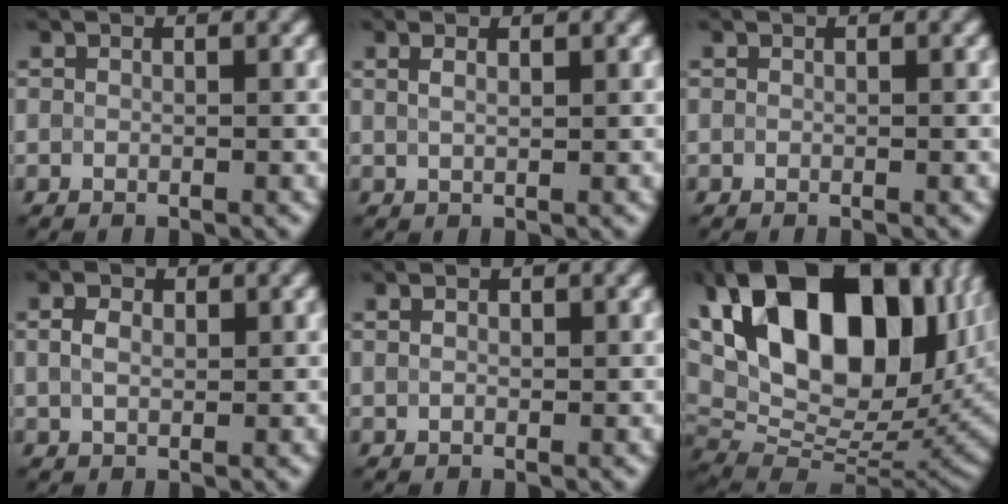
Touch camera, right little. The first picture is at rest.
{"total": 1.1, "force": [0.8, 0.1, 0.8], "torque": [-0.021, 0.005, 0.020]}
{"total": 0.0}
{"total": 1.7, "force": [0.5, 1.1, 1.3], "torque": [-0.030, 0.009, 0.010]}
{"total": 0.6, "force": [0.4, 0.2, 0.4], "torque": [-0.010, 0.004, 0.005]}
{"total": 19.6, "force": [7.6, 11.1, 14.3], "torque": [-0.257, 0.049, 0.136]}